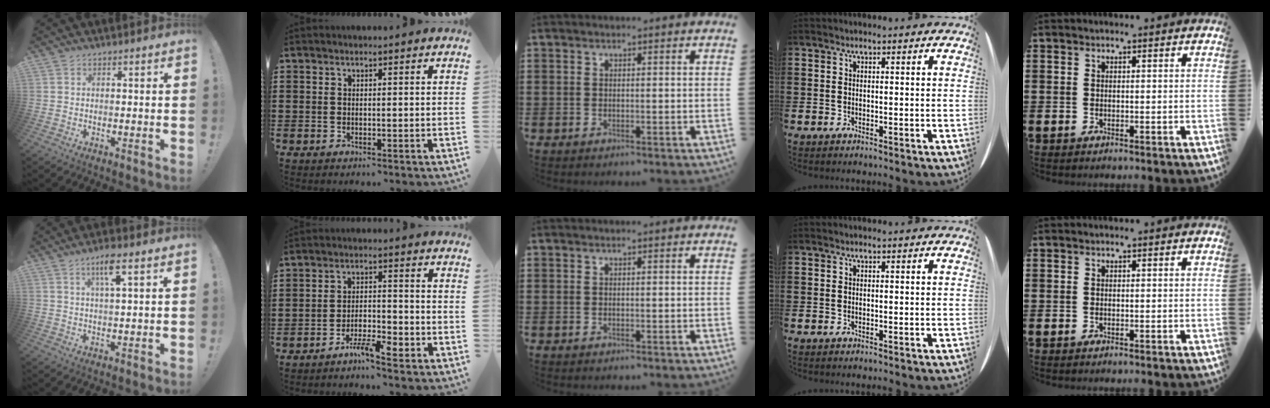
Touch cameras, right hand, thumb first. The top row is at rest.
{"thumb": {"total": 6.0, "force": [3.0, 0.7, 5.1], "torque": [-0.085, -0.002, 0.045]}, "index": {"total": 4.6, "force": [-3.4, 1.2, 2.9], "torque": [-0.053, 0.009, -0.064]}}